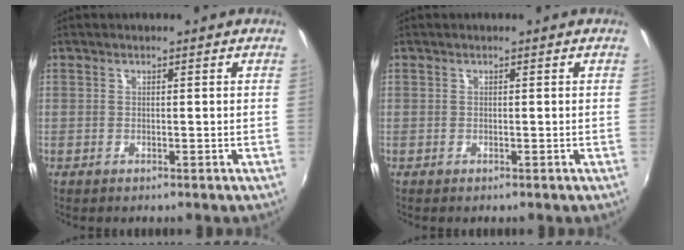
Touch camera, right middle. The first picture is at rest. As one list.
[{"total": 0.0}]